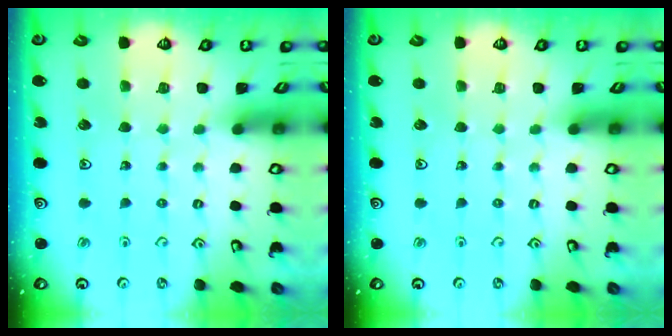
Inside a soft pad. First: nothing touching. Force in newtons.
{"total": 0.0}